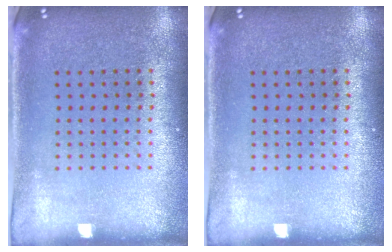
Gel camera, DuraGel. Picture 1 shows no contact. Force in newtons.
{"total": 0.0}